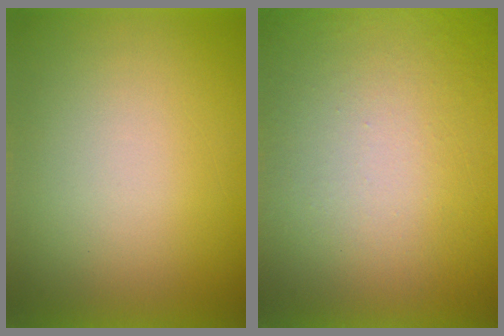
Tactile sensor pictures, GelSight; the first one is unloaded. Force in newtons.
{"total": 7.6}